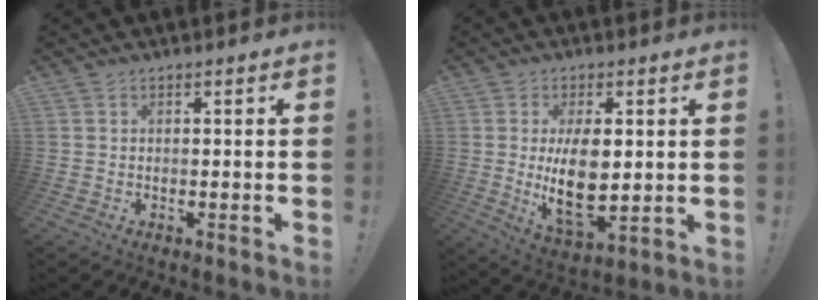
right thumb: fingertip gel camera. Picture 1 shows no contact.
{"total": 12.8, "force": [1.1, 6.7, 10.9], "torque": [-0.185, -0.023, 0.018]}